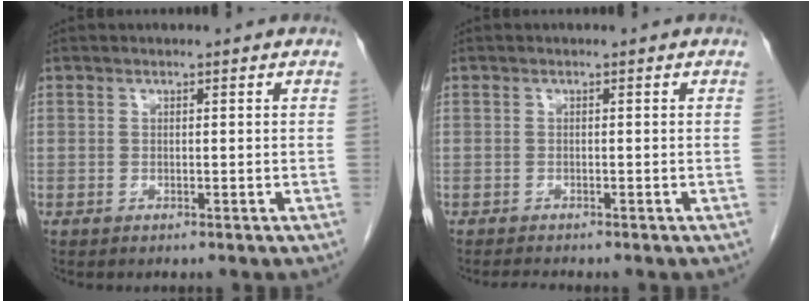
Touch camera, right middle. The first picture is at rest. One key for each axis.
{"total": 1.2, "fx": -1.2, "fy": -0.2, "fz": 0.3, "tx": -0.015, "ty": -0.008, "tz": -0.019}